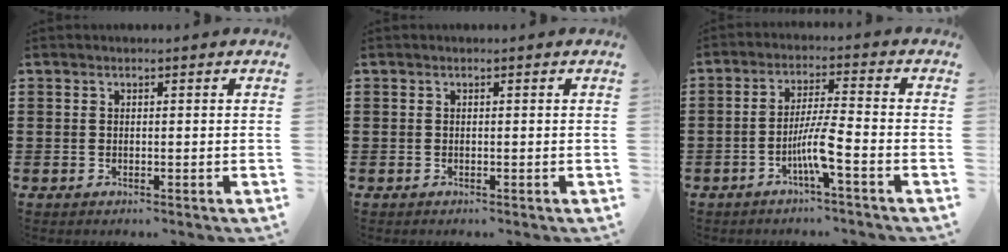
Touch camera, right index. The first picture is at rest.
{"total": 0.0}
{"total": 6.1, "force": [-2.8, 0.1, 5.4], "torque": [-0.106, -0.007, -0.056]}